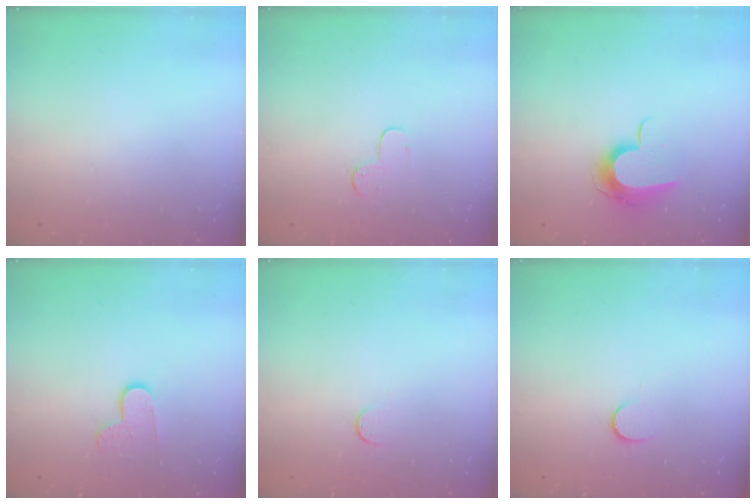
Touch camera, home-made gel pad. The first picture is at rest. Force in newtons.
{"total": 4.3, "press": 4.3, "slide": 0.4}
{"total": 10.1, "press": 10.1, "slide": 0.6}
{"total": 7.0, "press": 7.0, "slide": 0.6}
{"total": 3.3, "press": 3.2, "slide": 0.3}
{"total": 6.0, "press": 6.0, "slide": 0.5}